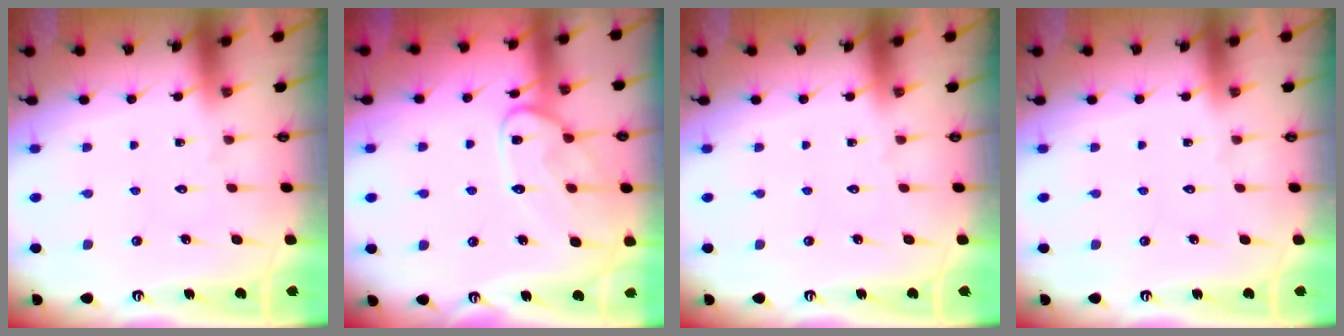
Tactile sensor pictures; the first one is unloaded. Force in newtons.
{"total": 11.7, "press": 11.6, "slide": 0.7}
{"total": 0.0}
{"total": 0.0}